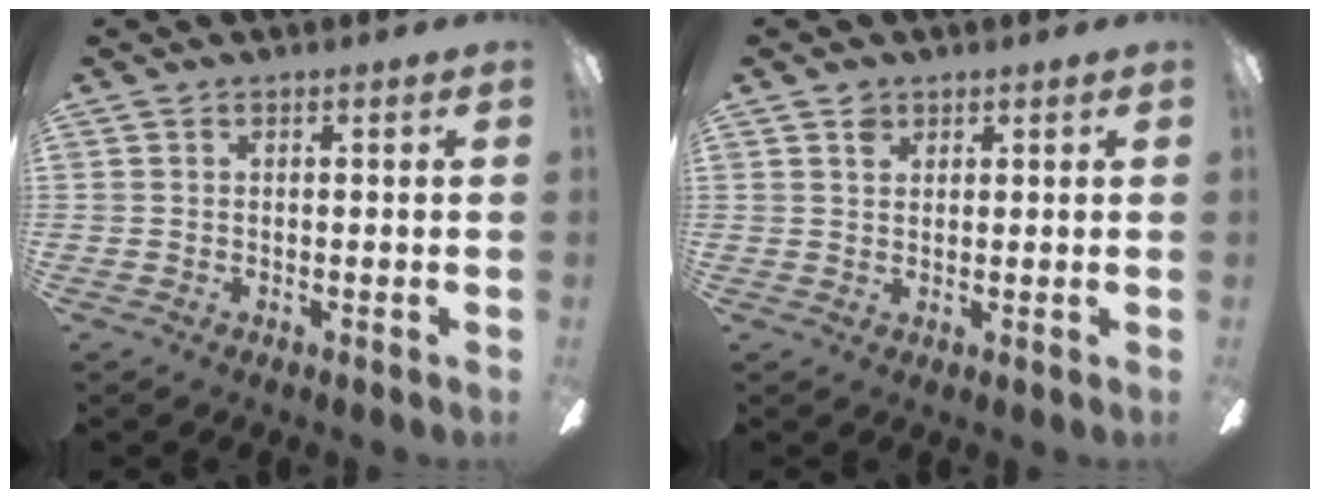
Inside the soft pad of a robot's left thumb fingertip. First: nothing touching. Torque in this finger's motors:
{"motor_torque": [-0.31, -0.31, -0.51, 0.07, -0.07]}